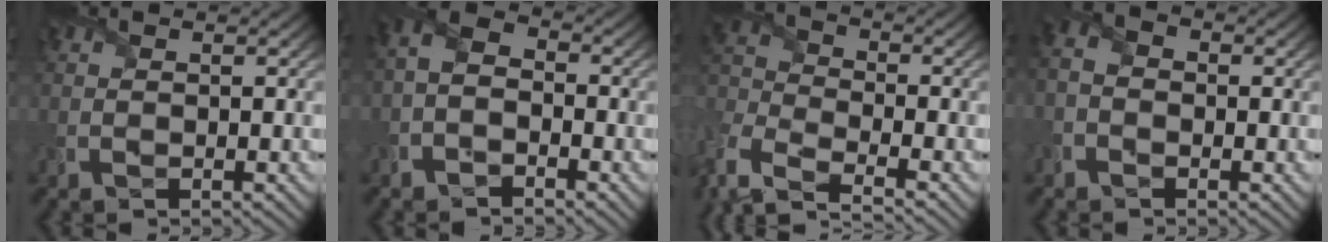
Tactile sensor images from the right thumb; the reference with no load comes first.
{"total": 4.3, "force": [-2.1, 2.9, 2.4], "torque": [-0.060, 0.000, -0.053]}
{"total": 8.4, "force": [-6.4, 2.9, 4.7], "torque": [-0.127, -0.030, -0.125]}
{"total": 3.0, "force": [-1.3, 2.1, 1.6], "torque": [-0.039, 0.002, -0.027]}